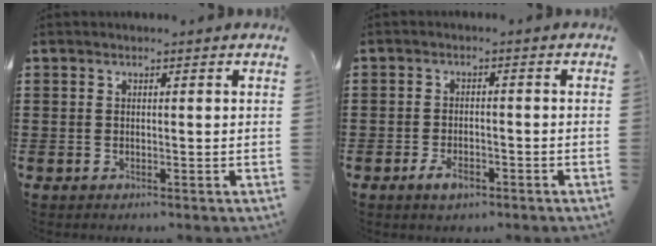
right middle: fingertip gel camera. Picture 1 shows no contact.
{"total": 3.1, "force": [-1.9, 1.4, 2.1], "torque": [-0.041, 0.001, -0.037]}